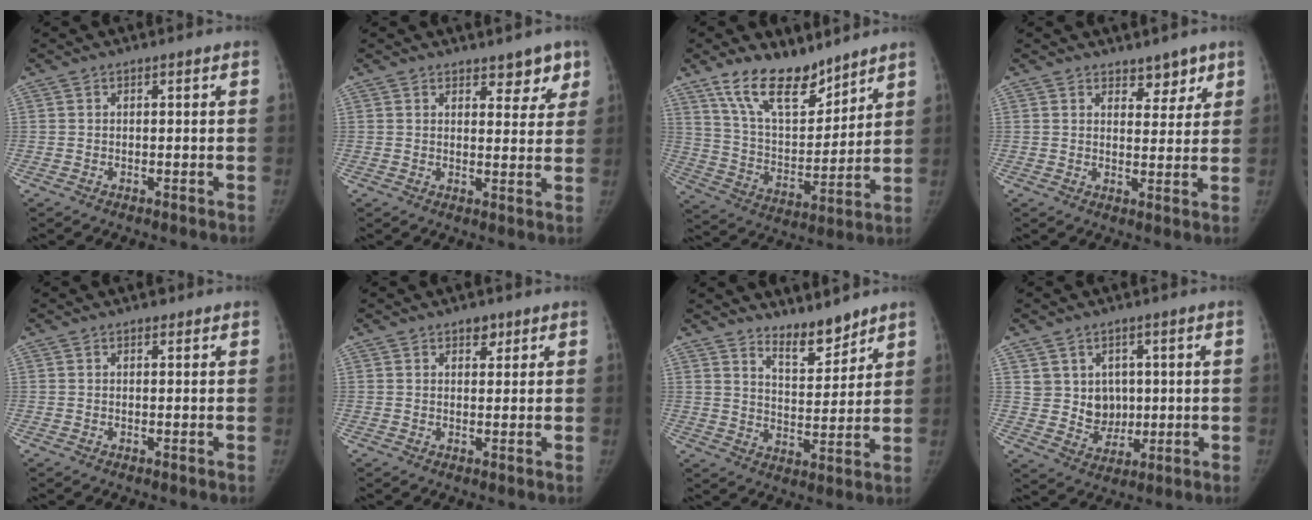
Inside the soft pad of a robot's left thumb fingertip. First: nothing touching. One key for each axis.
{"total": 5.1, "fx": 3.6, "fy": 2.7, "fz": 2.5, "tx": 0.008, "ty": -0.020, "tz": 0.046}
{"total": 15.2, "fx": 11.4, "fy": 6.6, "fz": 7.7, "tx": -0.095, "ty": -0.072, "tz": 0.214}
{"total": 4.4, "fx": 3.3, "fy": 2.4, "fz": 1.6, "tx": 0.012, "ty": -0.022, "tz": 0.049}
{"total": 0.7, "fx": 0.5, "fy": 0.5, "fz": 0.2, "tx": 0.003, "ty": -0.002, "tz": 0.003}
{"total": 2.4, "fx": 1.5, "fy": 1.5, "fz": 1.0, "tx": 0.002, "ty": -0.007, "tz": 0.020}
{"total": 7.2, "fx": 6.3, "fy": 2.2, "fz": 2.8, "tx": -0.023, "ty": -0.059, "tz": 0.111}
{"total": 6.7, "fx": 1.7, "fy": 6.1, "fz": 2.3, "tx": 0.001, "ty": -0.010, "tz": 0.037}